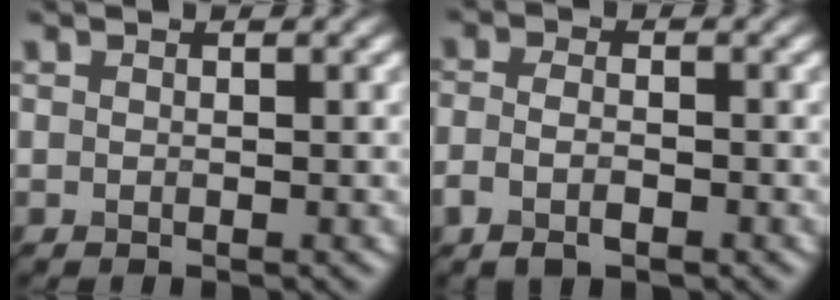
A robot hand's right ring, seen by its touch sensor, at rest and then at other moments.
{"total": 2.8, "force": [-1.2, 1.3, 2.2], "torque": [-0.044, -0.007, -0.023]}